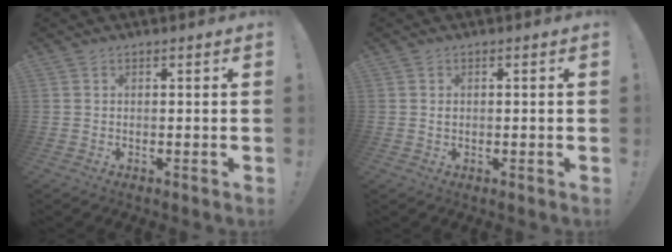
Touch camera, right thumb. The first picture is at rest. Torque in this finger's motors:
{"motor_torque": [-0.08, -0.16, 0.09, -0.04, -0.04]}